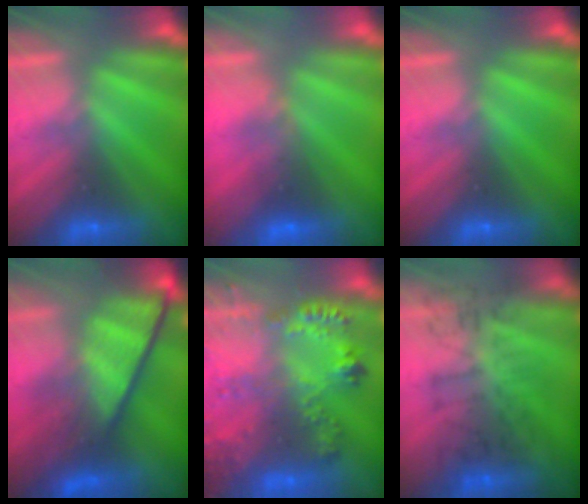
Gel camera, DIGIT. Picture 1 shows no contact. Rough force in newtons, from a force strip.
{"total": 2.9}
{"total": 0.0}
{"total": 12.7}
{"total": 6.1}
{"total": 4.8}